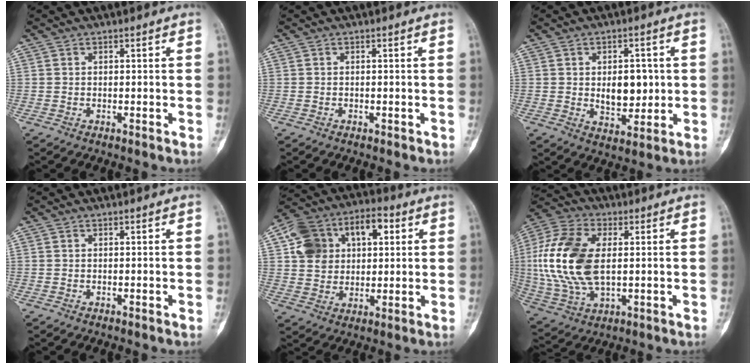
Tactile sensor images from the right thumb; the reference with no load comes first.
{"total": 0.0}
{"total": 8.0, "force": [0.5, 5.0, 6.3], "torque": [-0.060, -0.007, 0.017]}
{"total": 0.0}
{"total": 16.0, "force": [4.6, 11.5, 10.1], "torque": [-0.143, 0.020, 0.076]}
{"total": 18.8, "force": [1.6, 10.8, 15.3], "torque": [-0.331, -0.001, 0.035]}